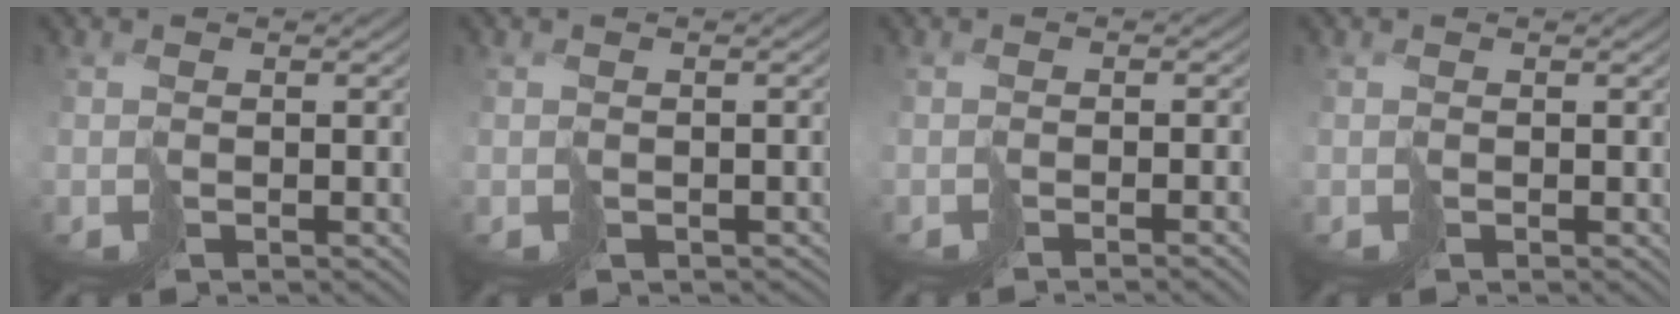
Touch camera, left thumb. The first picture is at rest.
{"total": 1.5, "force": [-0.7, 1.0, 0.8], "torque": [-0.007, -0.005, -0.010]}
{"total": 2.2, "force": [-1.5, -0.5, 1.5], "torque": [-0.009, -0.001, -0.022]}
{"total": 0.0}